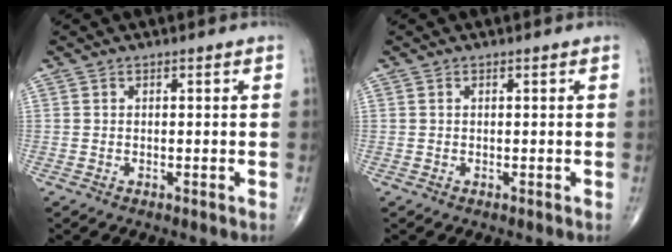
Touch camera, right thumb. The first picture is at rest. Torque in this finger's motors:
{"motor_torque": [-0.55, 0.24, -0.04, 0.07, 0.05]}